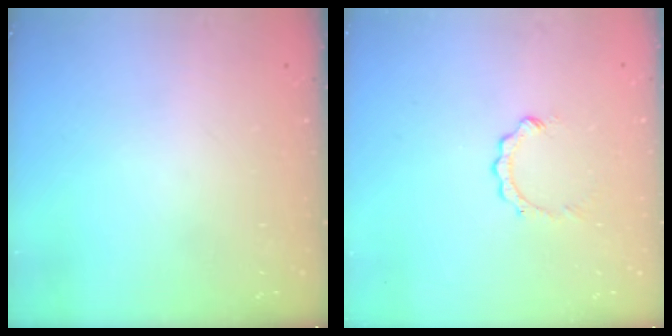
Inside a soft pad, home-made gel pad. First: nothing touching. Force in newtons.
{"total": 2.6, "press": 2.6, "slide": 0.3}